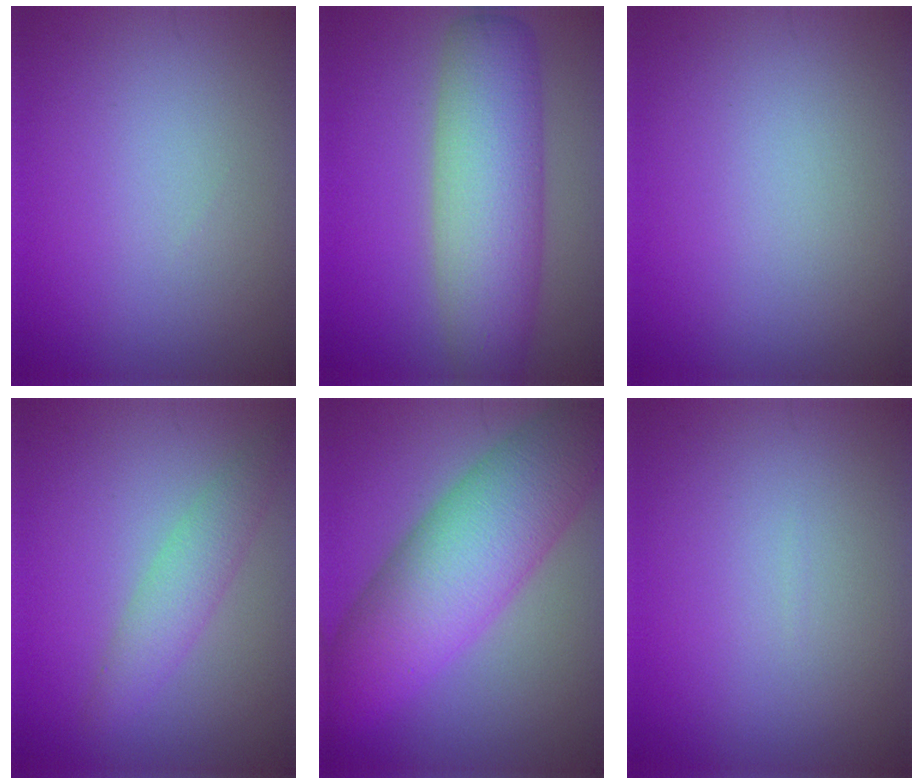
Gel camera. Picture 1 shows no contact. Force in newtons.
{"total": 8.5, "press": 8.5, "slide": 0.2}
{"total": 0.0}
{"total": 2.9, "press": 2.9, "slide": 0.1}
{"total": 10.5, "press": 10.5, "slide": 0.3}
{"total": 0.0}